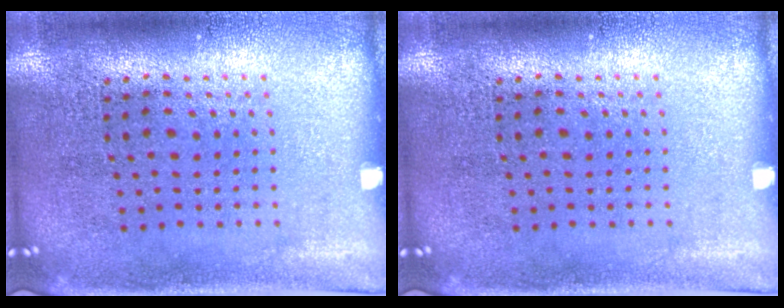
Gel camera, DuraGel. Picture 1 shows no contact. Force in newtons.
{"total": 0.0}